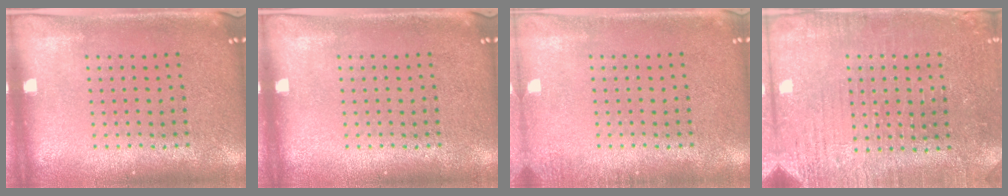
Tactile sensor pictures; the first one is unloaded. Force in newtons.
{"total": 0.0}
{"total": 1.0, "press": 1.0, "slide": 0.1}
{"total": 3.0, "press": 2.9, "slide": 0.6}